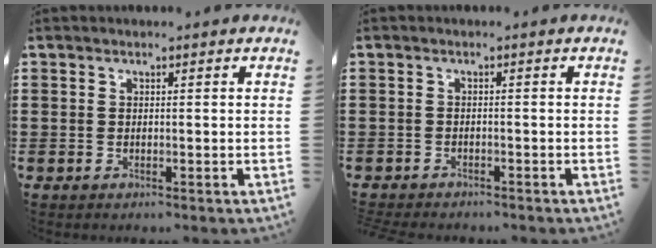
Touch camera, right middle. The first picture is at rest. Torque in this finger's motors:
{"motor_torque": [2.02, -0.12, 0.31, 0.09]}